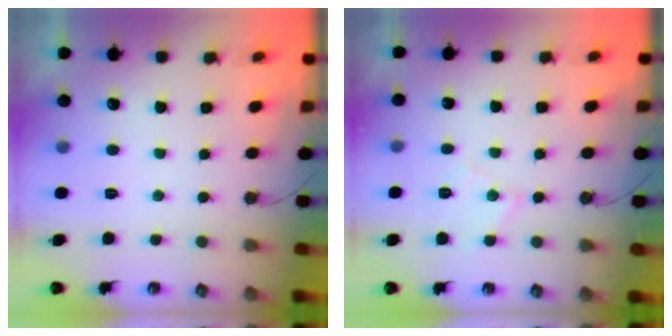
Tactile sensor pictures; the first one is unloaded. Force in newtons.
{"total": 6.9, "press": 6.9, "slide": 0.5}